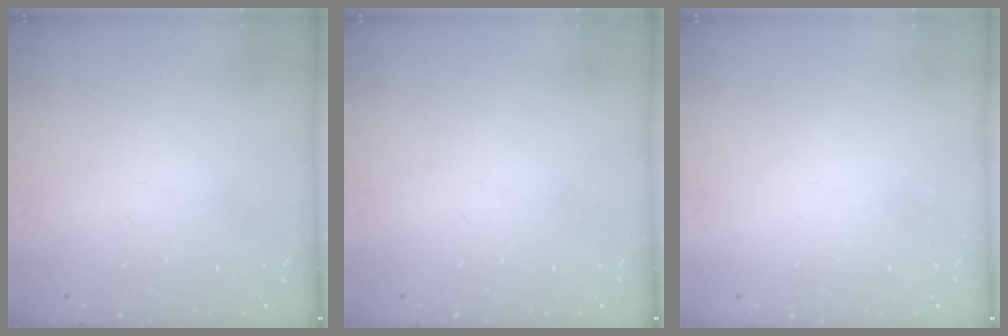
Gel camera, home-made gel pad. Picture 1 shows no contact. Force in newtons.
{"total": 0.0}
{"total": 1.6, "press": 1.6, "slide": 0.1}